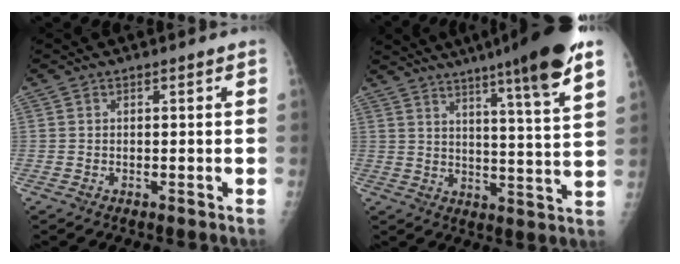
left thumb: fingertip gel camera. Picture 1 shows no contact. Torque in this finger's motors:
{"motor_torque": [2.89, 1.55, 1.59, -1.18, 0.13]}